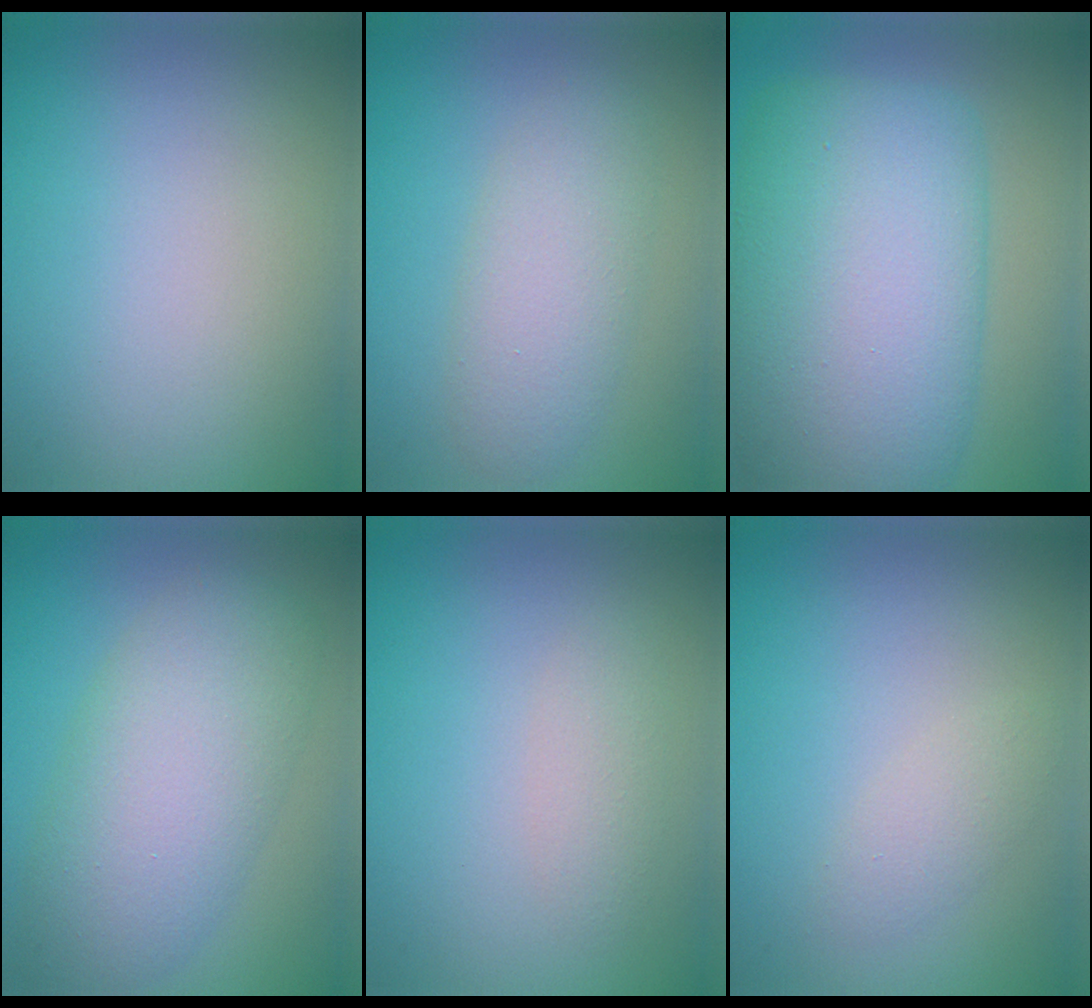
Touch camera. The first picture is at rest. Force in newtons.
{"total": 4.0, "press": 4.0, "slide": 0.0}
{"total": 14.6, "press": 14.6, "slide": 0.1}
{"total": 7.7, "press": 7.7, "slide": 0.1}
{"total": 1.5, "press": 1.5, "slide": 0.1}
{"total": 1.5, "press": 1.5, "slide": 0.0}